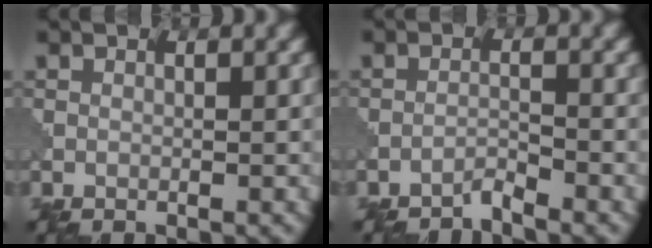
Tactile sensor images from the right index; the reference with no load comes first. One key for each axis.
{"total": 1.4, "fx": -1.3, "fy": 0.0, "fz": 0.3, "tx": -0.003, "ty": 0.007, "tz": -0.029}